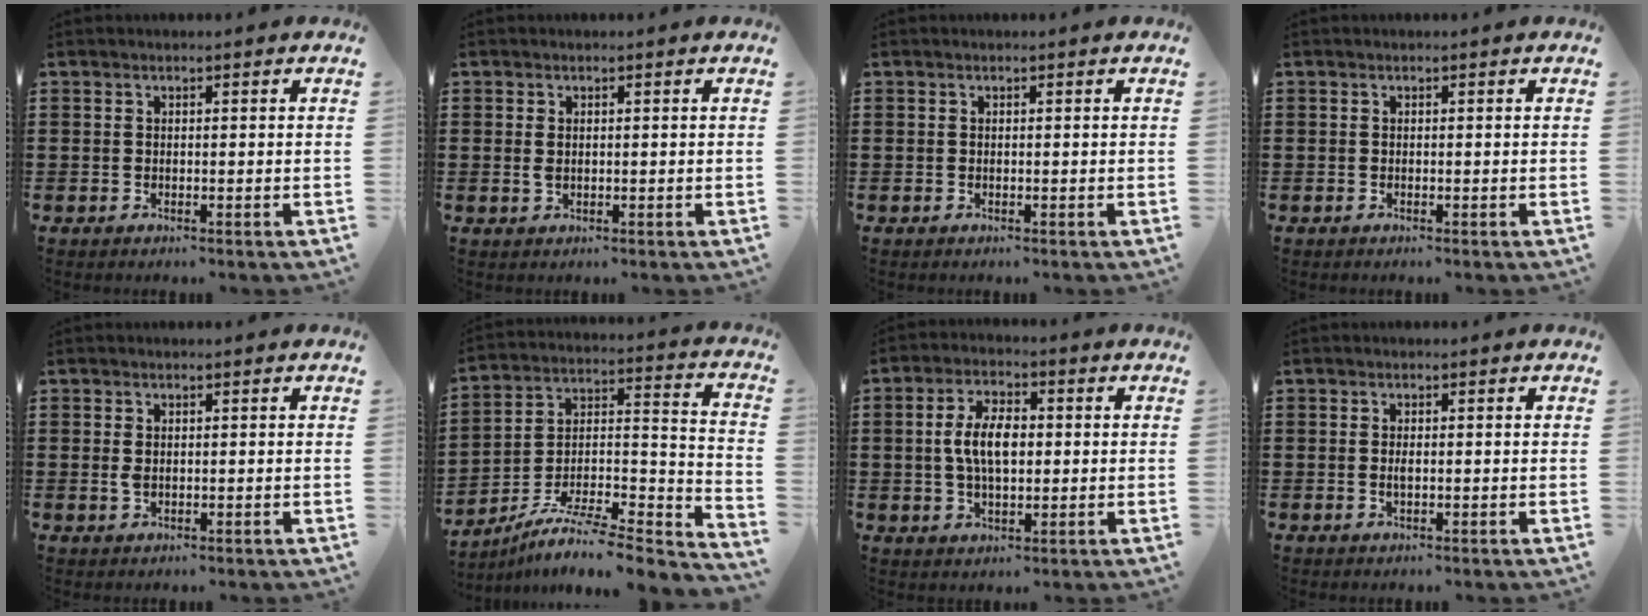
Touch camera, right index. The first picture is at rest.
{"total": 1.3, "force": [0.2, 0.7, 1.1], "torque": [-0.032, 0.001, 0.001]}
{"total": 0.0}
{"total": 0.0}
{"total": 1.6, "force": [0.2, 0.9, 1.3], "torque": [-0.036, 0.001, 0.001]}
{"total": 6.9, "force": [-5.3, 1.5, 4.1], "torque": [-0.068, 0.000, -0.105]}
{"total": 6.9, "force": [0.2, 3.4, 6.0], "torque": [-0.129, 0.008, -0.002]}
{"total": 1.2, "force": [-0.1, 0.4, 1.1], "torque": [-0.022, 0.000, -0.002]}